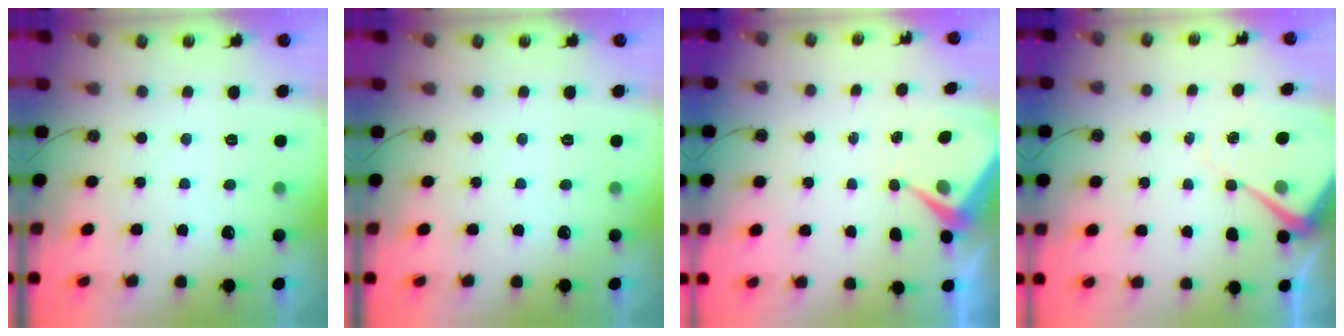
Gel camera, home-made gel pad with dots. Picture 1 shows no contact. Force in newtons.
{"total": 0.0}
{"total": 5.5, "press": 5.4, "slide": 0.6}
{"total": 7.8, "press": 7.8, "slide": 0.5}